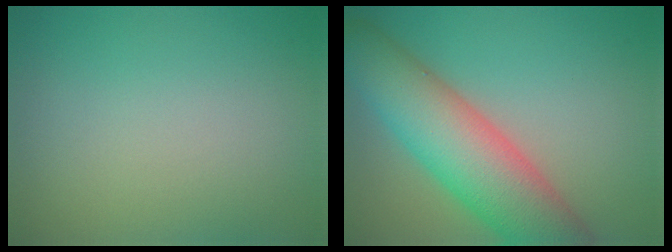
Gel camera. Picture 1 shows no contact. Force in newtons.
{"total": 9.7, "press": 9.7, "slide": 0.4}